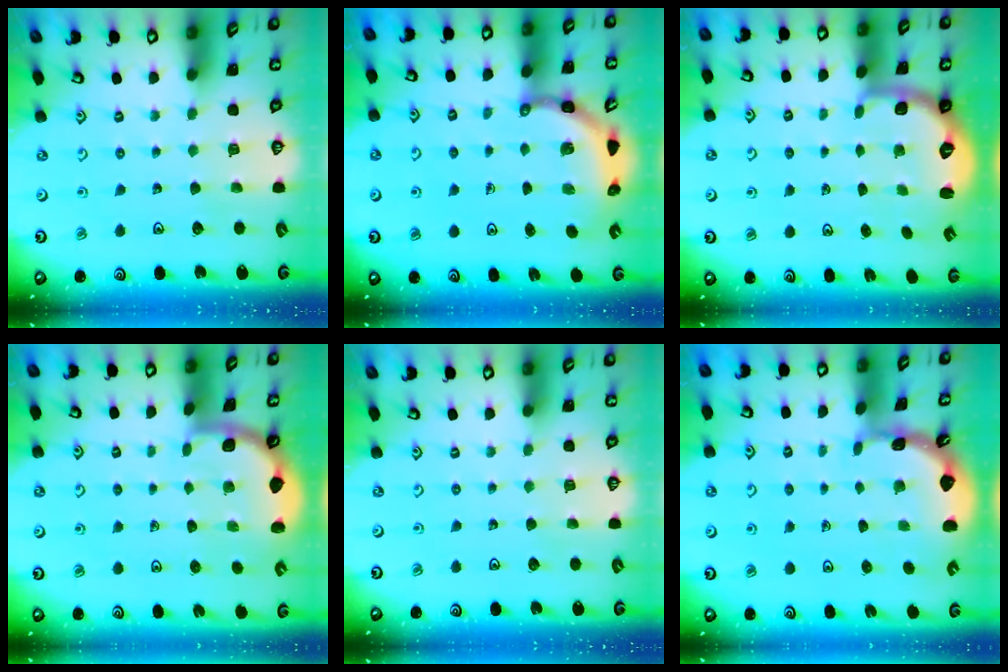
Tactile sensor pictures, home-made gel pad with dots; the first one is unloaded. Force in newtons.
{"total": 3.7, "press": 3.6, "slide": 0.8}
{"total": 2.6, "press": 1.6, "slide": 2.1}
{"total": 1.9, "press": 1.9, "slide": 0.0}
{"total": 0.0}
{"total": 1.6, "press": 1.6, "slide": 0.2}